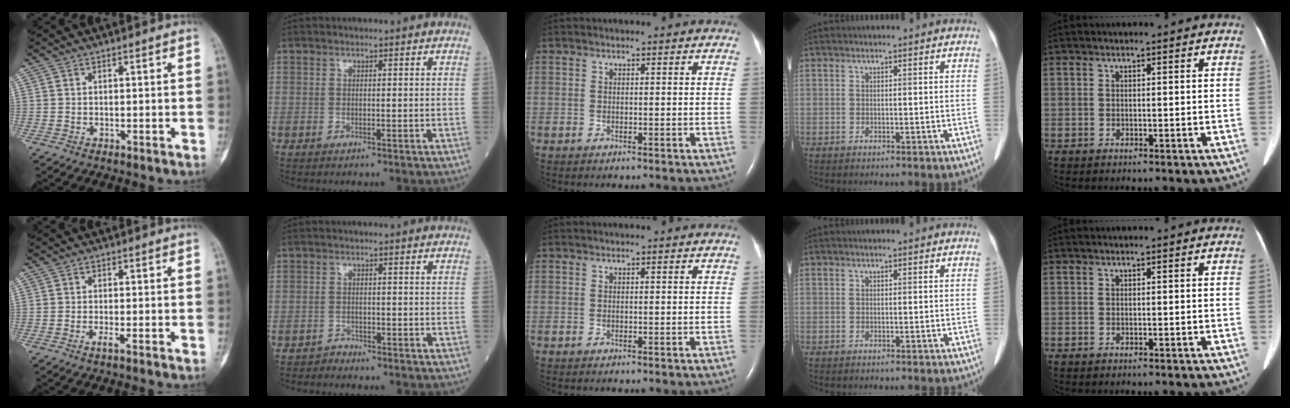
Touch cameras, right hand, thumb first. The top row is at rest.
{"thumb": {"total": 1.2, "force": [-0.7, 0.0, 0.9], "torque": [-0.024, -0.001, -0.015]}, "index": {"total": 1.1, "force": [-1.0, 0.1, -0.5], "torque": [0.012, -0.003, -0.020]}}